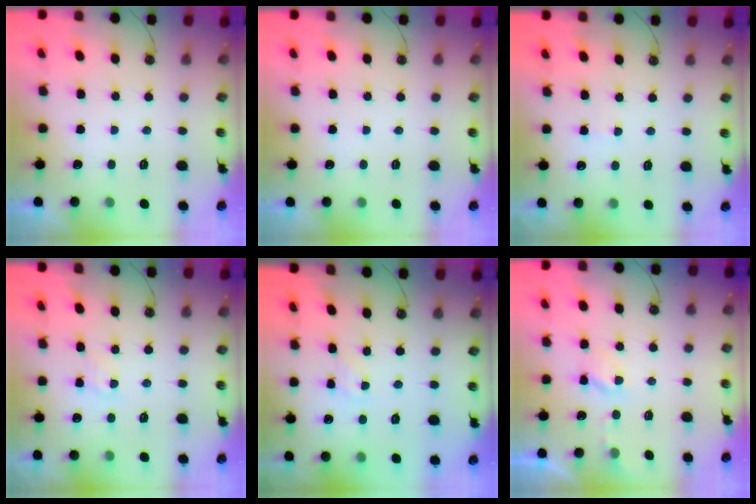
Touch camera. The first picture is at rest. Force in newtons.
{"total": 0.0}
{"total": 2.8, "press": 2.8, "slide": 0.4}
{"total": 6.1, "press": 6.1, "slide": 0.6}
{"total": 1.3, "press": 1.3, "slide": 0.3}
{"total": 3.7, "press": 3.6, "slide": 0.7}